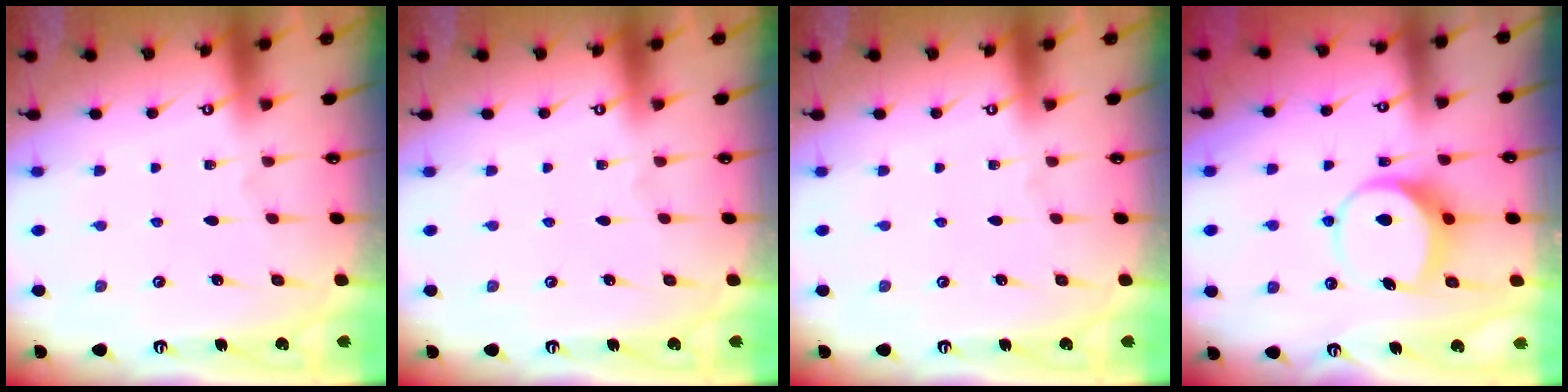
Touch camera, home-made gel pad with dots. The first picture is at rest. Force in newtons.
{"total": 0.0}
{"total": 0.0}
{"total": 8.0, "press": 8.0, "slide": 0.7}